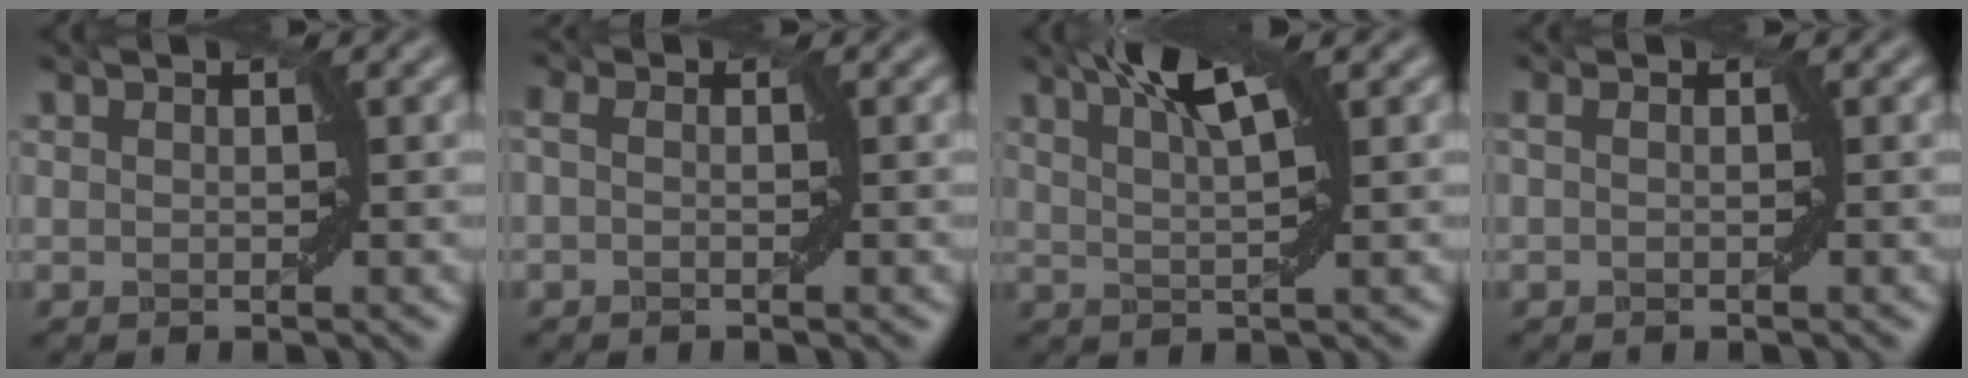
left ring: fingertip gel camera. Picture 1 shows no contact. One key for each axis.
{"total": 0.9, "fx": -0.3, "fy": 0.4, "fz": 0.8, "tx": -0.016, "ty": 0.004, "tz": -0.012}
{"total": 4.4, "fx": 2.3, "fy": 0.9, "fz": 3.6, "tx": -0.053, "ty": 0.012, "tz": 0.032}
{"total": 0.6, "fx": -0.1, "fy": 0.1, "fz": 0.6, "tx": -0.013, "ty": 0.000, "tz": -0.005}